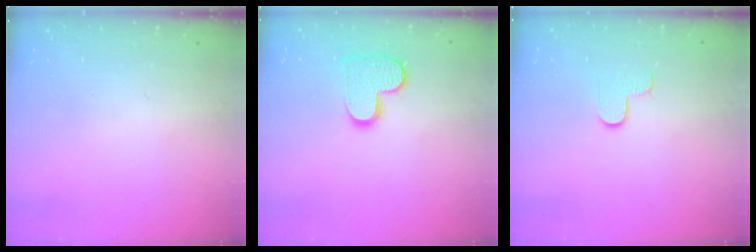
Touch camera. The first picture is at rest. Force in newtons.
{"total": 10.5, "press": 10.5, "slide": 0.5}
{"total": 2.9, "press": 2.9, "slide": 0.3}